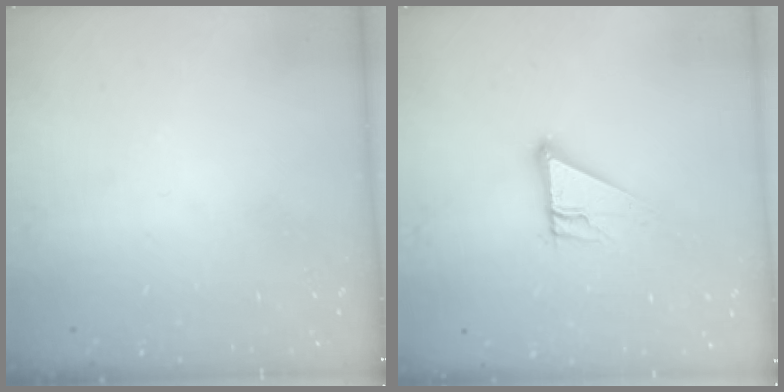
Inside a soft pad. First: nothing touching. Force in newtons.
{"total": 8.5, "press": 8.4, "slide": 0.8}